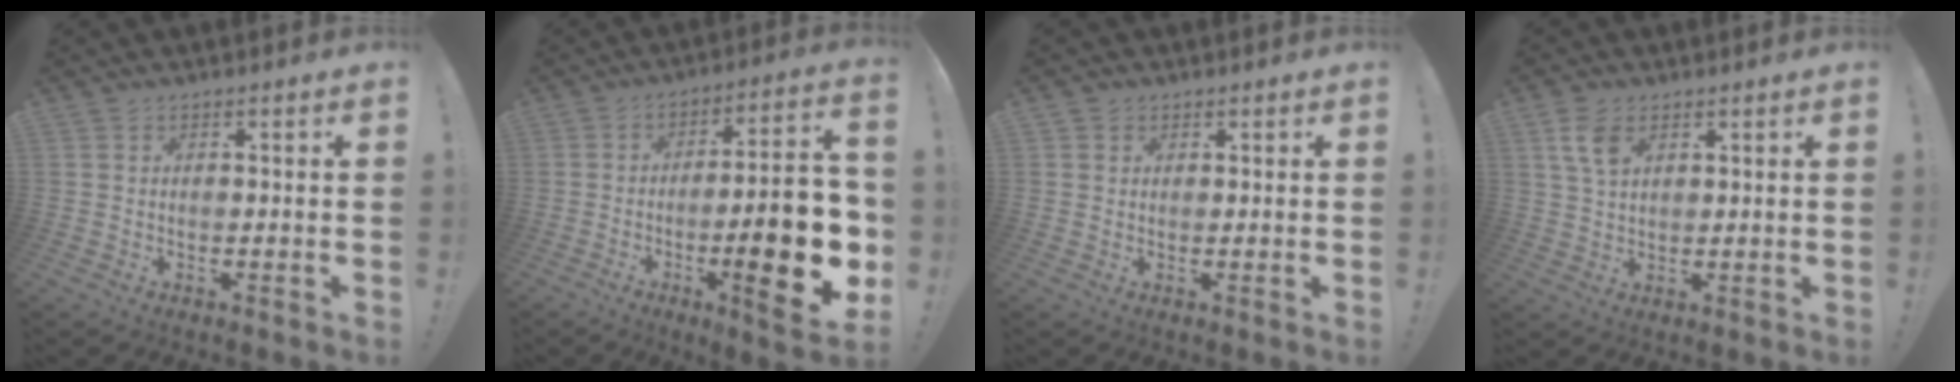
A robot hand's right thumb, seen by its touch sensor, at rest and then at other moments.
{"total": 21.9, "force": [-5.9, 5.5, 20.4], "torque": [-0.293, 0.023, -0.086]}
{"total": 1.5, "force": [0.9, 1.3, 0.1], "torque": [0.003, -0.001, 0.016]}
{"total": 6.4, "force": [3.0, 3.9, 4.1], "torque": [-0.072, -0.006, 0.059]}